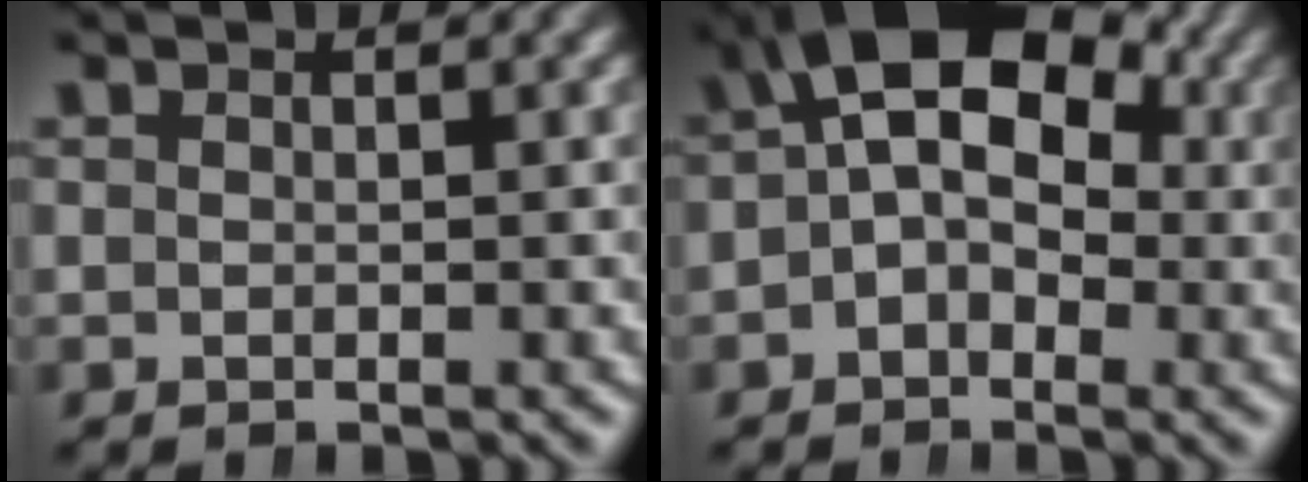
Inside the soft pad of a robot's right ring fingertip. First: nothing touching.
{"total": 10.9, "force": [2.3, 7.2, 7.8], "torque": [-0.143, -0.014, 0.028]}